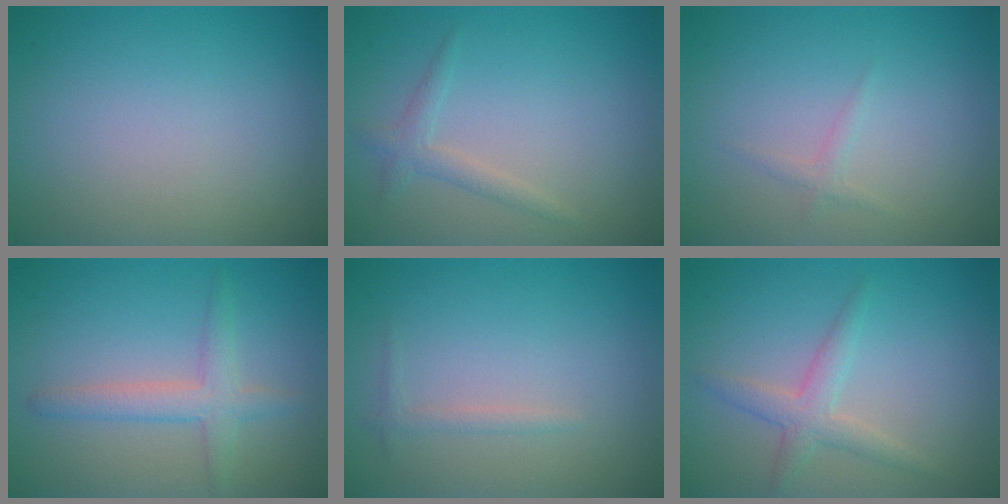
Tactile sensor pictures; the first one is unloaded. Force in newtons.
{"total": 1.6, "press": 1.6, "slide": 0.1}
{"total": 0.8, "press": 0.8, "slide": 0.1}
{"total": 2.9, "press": 2.9, "slide": 0.2}
{"total": 0.9, "press": 0.9, "slide": 0.1}
{"total": 2.5, "press": 2.5, "slide": 0.0}